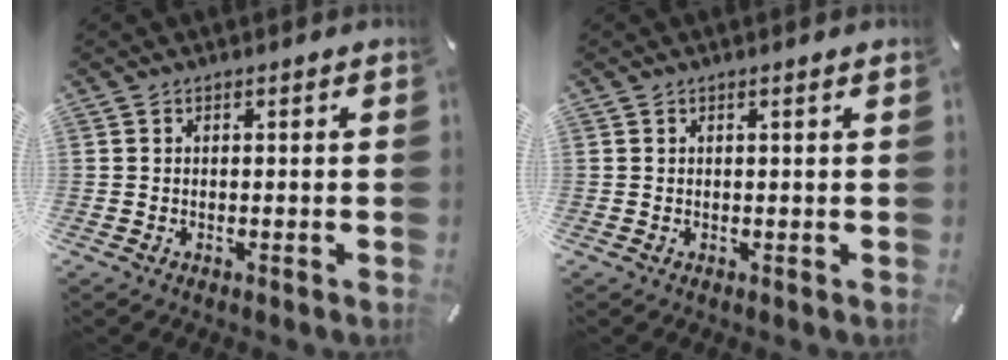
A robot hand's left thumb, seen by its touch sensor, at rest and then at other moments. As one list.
[{"total": 0.6, "force": [0.3, -0.1, 0.5], "torque": [-0.007, 0.000, 0.006]}]